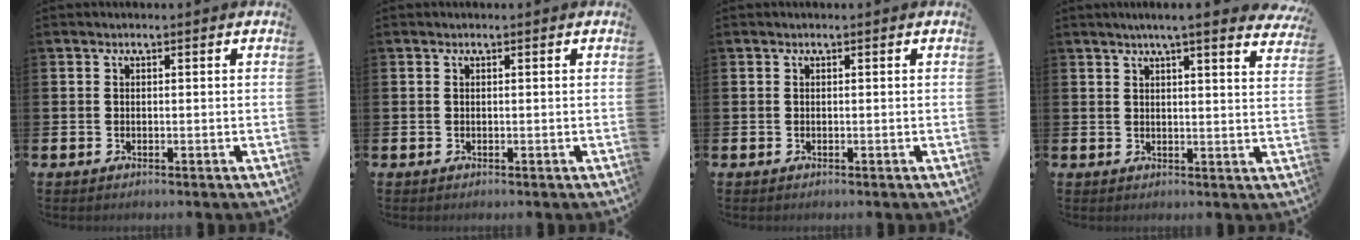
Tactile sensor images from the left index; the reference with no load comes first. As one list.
[{"total": 0.0}, {"total": 0.0}, {"total": 4.5, "force": [4.1, -0.5, 1.8], "torque": [-0.036, -0.021, 0.069]}]